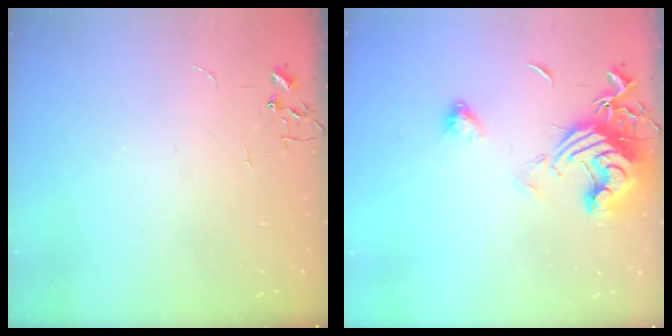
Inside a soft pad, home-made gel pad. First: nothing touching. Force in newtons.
{"total": 14.2, "press": 14.1, "slide": 1.8}